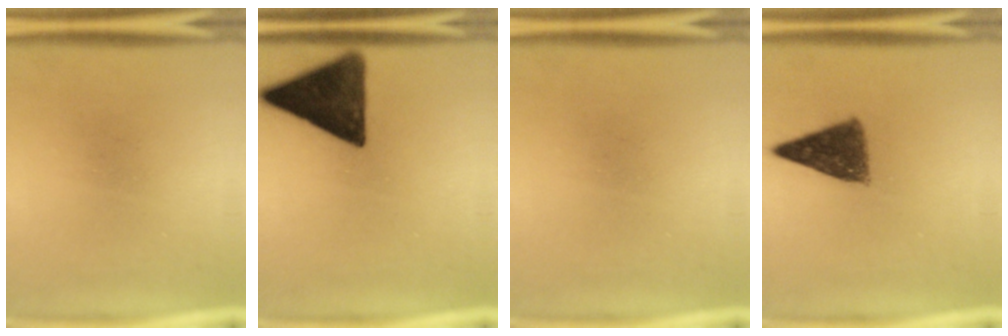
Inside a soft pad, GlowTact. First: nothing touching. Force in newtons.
{"total": 14.2}
{"total": 0.0}
{"total": 8.7}